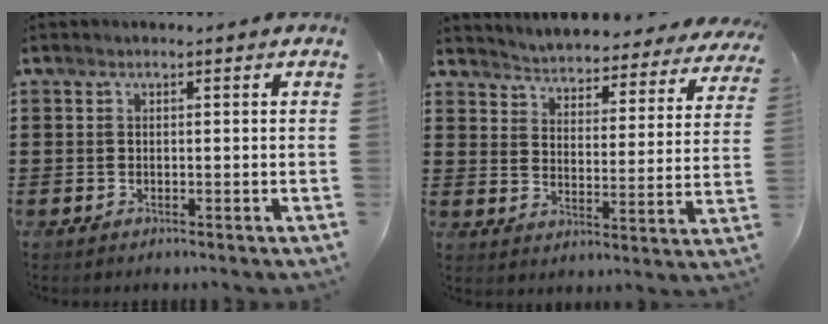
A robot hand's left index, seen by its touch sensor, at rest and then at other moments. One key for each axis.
{"total": 4.1, "fx": 4.1, "fy": -0.2, "fz": -0.4, "tx": -0.020, "ty": -0.041, "tz": 0.065}